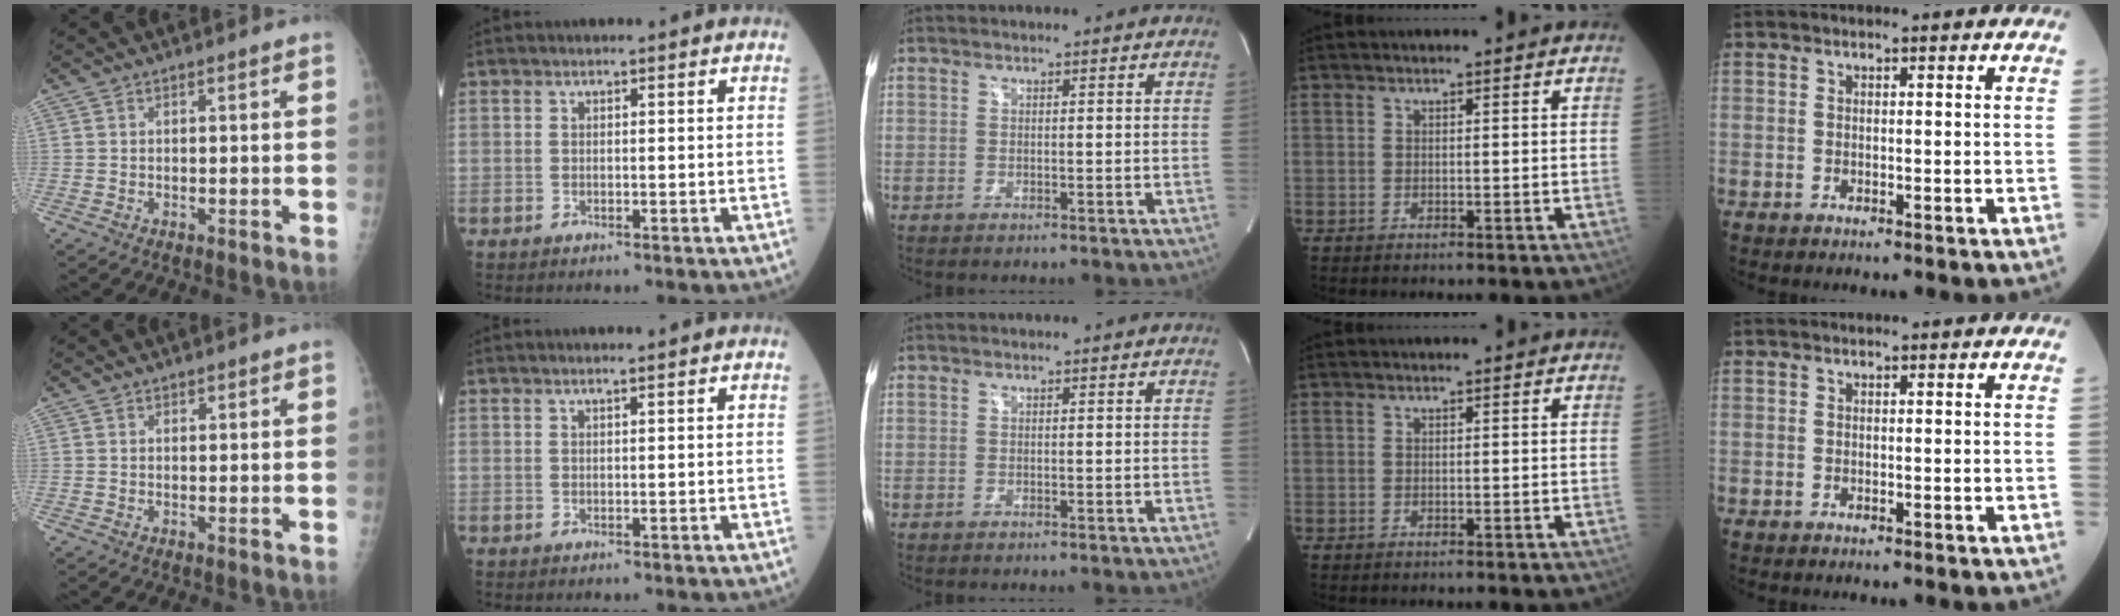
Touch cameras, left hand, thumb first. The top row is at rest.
{"thumb": {"total": 0.5, "force": [0.4, 0.3, 0.1], "torque": [0.000, -0.003, 0.005]}, "index": {"total": 0.6, "force": [0.4, -0.2, 0.4], "torque": [-0.017, -0.006, 0.015]}}